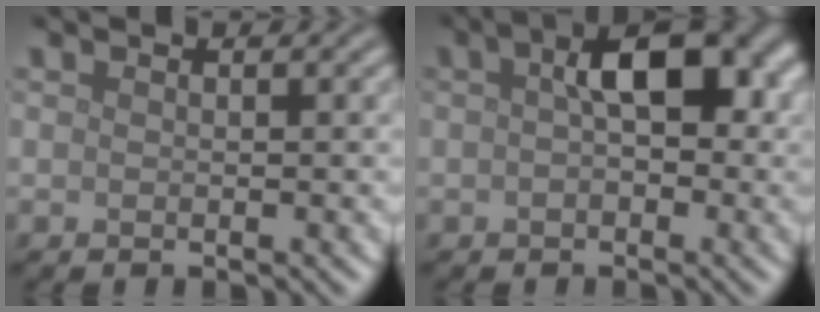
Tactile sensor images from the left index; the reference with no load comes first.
{"total": 6.3, "force": [1.0, 3.1, 5.4], "torque": [-0.068, 0.013, 0.007]}